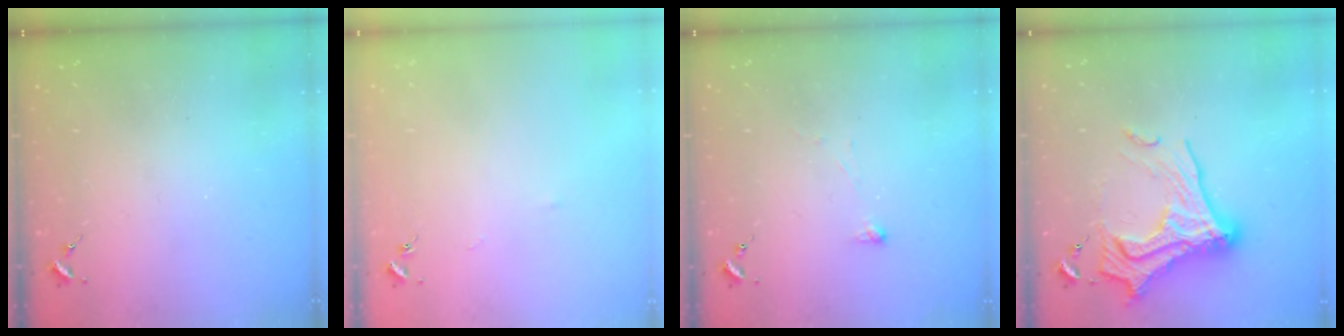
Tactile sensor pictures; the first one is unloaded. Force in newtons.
{"total": 2.5, "press": 2.5, "slide": 0.4}
{"total": 2.9, "press": 2.8, "slide": 0.4}
{"total": 22.2, "press": 22.1, "slide": 2.7}